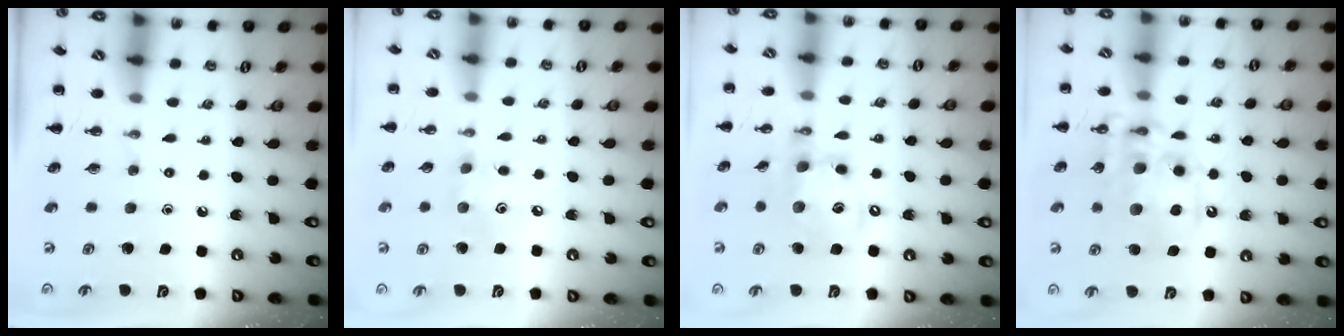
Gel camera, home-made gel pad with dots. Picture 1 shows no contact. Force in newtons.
{"total": 4.9, "press": 4.8, "slide": 1.0}
{"total": 14.7, "press": 14.3, "slide": 3.2}
{"total": 14.3, "press": 13.9, "slide": 3.0}